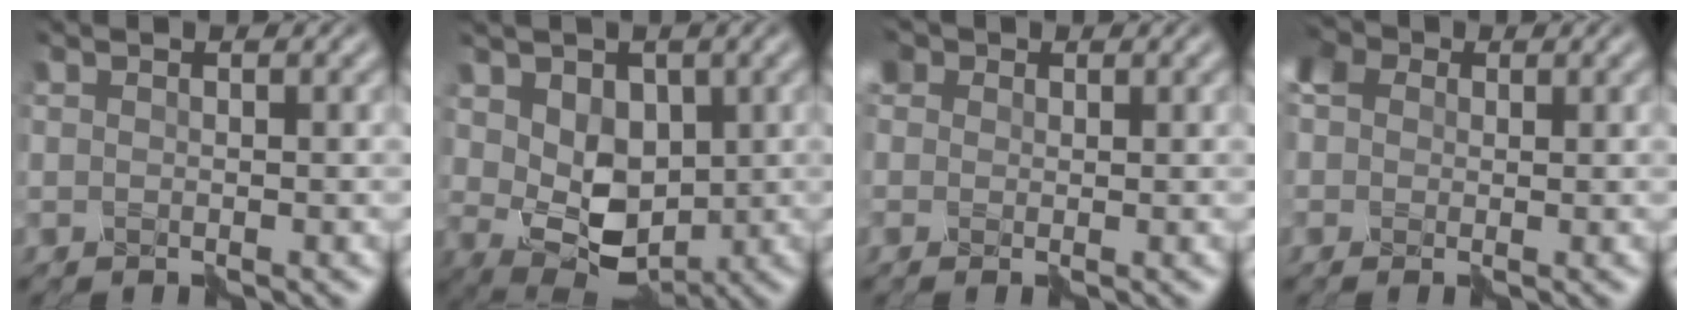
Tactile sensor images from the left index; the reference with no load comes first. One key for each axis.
{"total": 4.5, "fx": 0.0, "fy": 3.3, "fz": 3.1, "tx": -0.069, "ty": -0.016, "tz": 0.006}
{"total": 3.8, "fx": 1.5, "fy": 2.6, "fz": 2.3, "tx": -0.061, "ty": 0.012, "tz": 0.015}
{"total": 4.3, "fx": 1.0, "fy": 3.2, "fz": 2.8, "tx": -0.064, "ty": 0.011, "tz": 0.014}